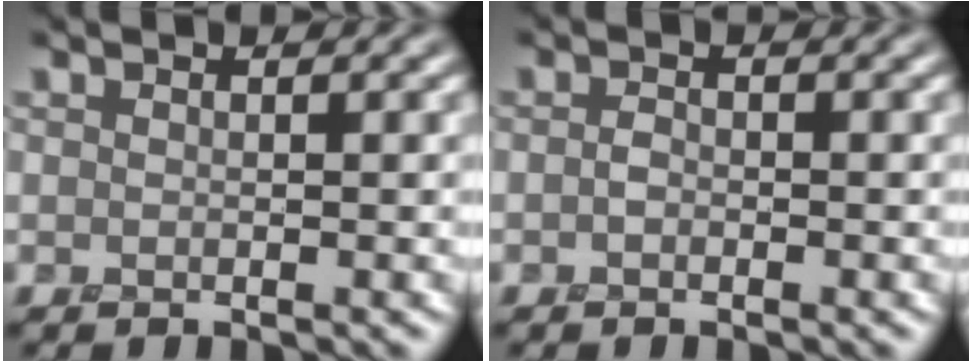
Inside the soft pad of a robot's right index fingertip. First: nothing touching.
{"total": 0.6, "force": [-0.4, 0.3, 0.2], "torque": [-0.006, -0.001, -0.009]}